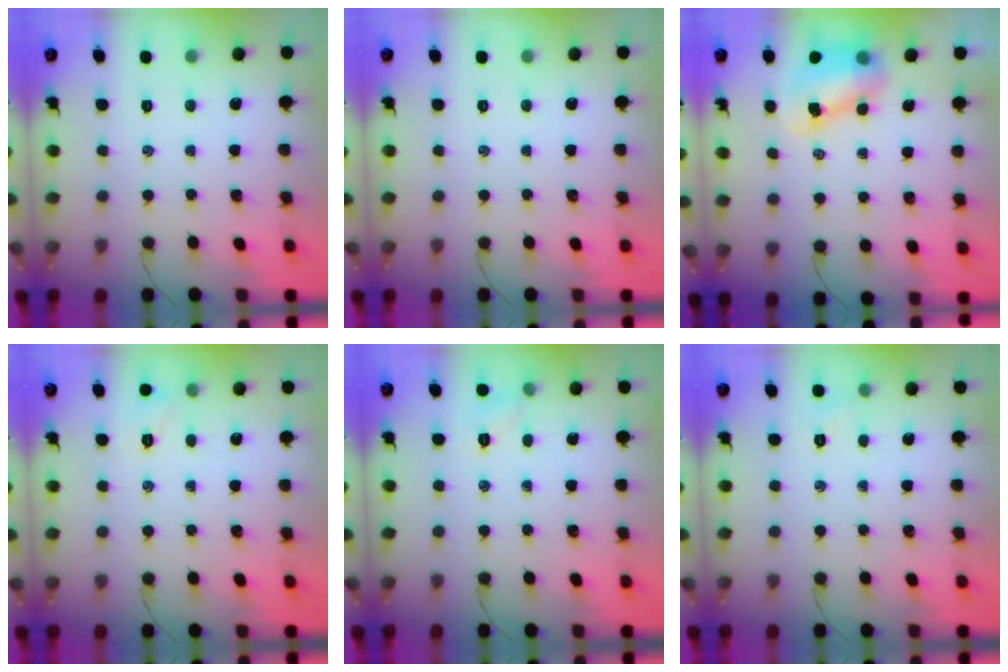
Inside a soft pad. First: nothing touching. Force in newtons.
{"total": 0.0}
{"total": 8.0, "press": 7.8, "slide": 1.5}
{"total": 4.9, "press": 4.7, "slide": 1.5}
{"total": 5.1, "press": 4.9, "slide": 1.5}
{"total": 3.6, "press": 3.4, "slide": 1.1}